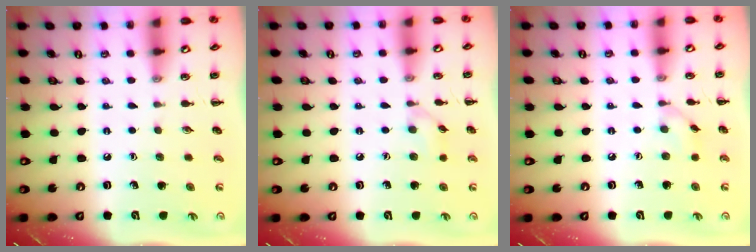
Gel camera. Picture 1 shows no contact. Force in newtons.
{"total": 6.6, "press": 6.2, "slide": 2.2}
{"total": 4.3, "press": 3.9, "slide": 1.8}